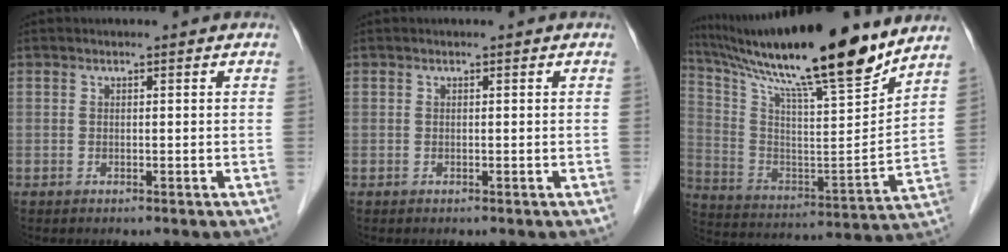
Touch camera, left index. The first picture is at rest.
{"total": 0.0}
{"total": 24.6, "force": [20.2, 0.8, 13.9], "torque": [-0.250, -0.021, 0.332]}